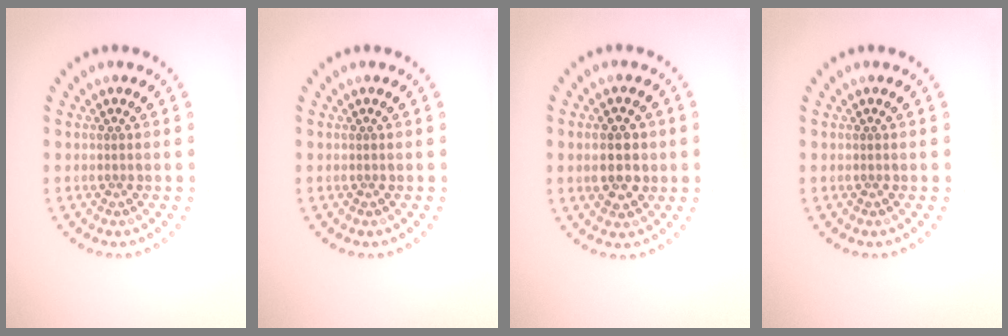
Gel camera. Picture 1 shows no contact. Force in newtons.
{"total": 0.0}
{"total": 4.5, "press": 4.5, "slide": 0.1}
{"total": 0.0}